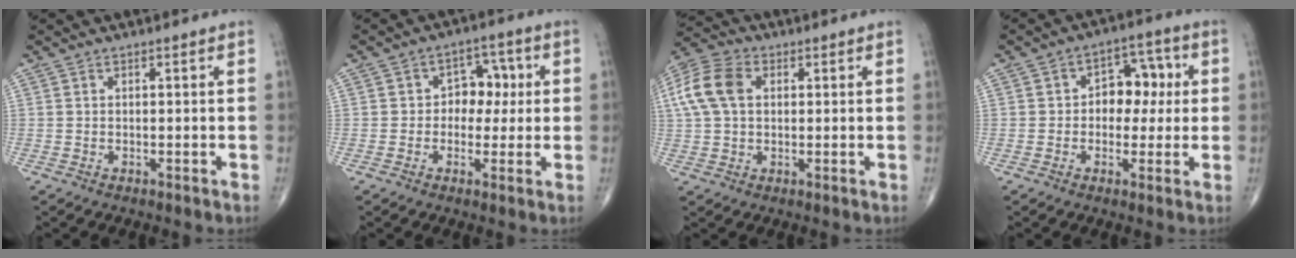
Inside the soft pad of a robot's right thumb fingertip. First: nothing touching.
{"total": 6.8, "force": [0.5, 5.3, 4.2], "torque": [-0.012, 0.014, 0.001]}
{"total": 10.4, "force": [2.2, 7.1, 7.3], "torque": [-0.154, 0.021, 0.037]}
{"total": 8.5, "force": [0.7, 6.1, 5.9], "torque": [-0.036, 0.023, 0.005]}